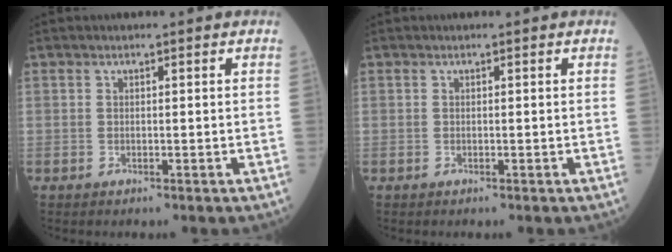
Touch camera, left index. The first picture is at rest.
{"total": 0.0}